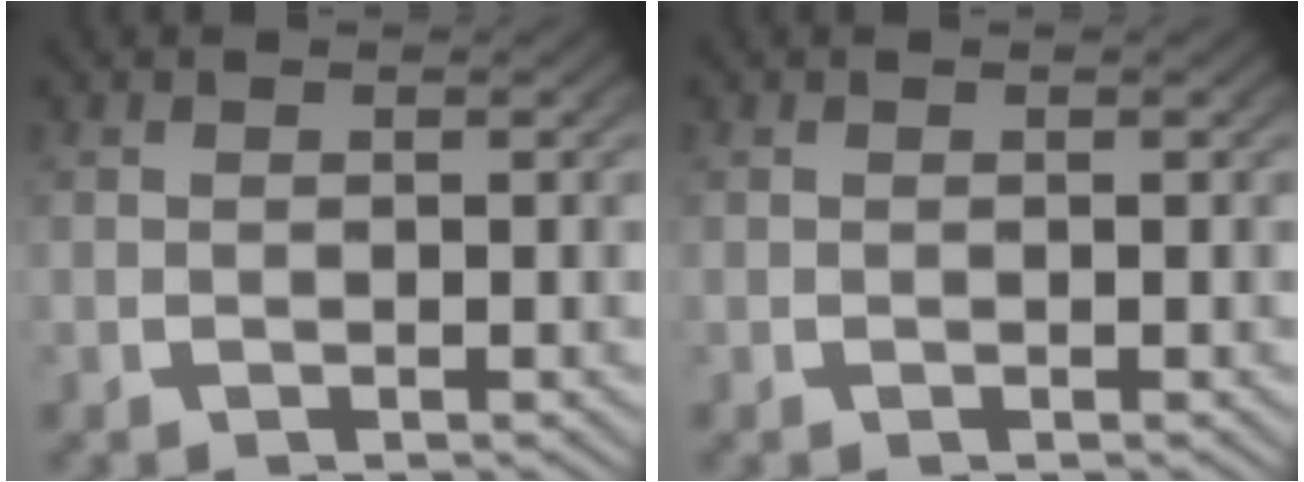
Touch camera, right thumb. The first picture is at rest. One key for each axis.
{"total": 0.0}